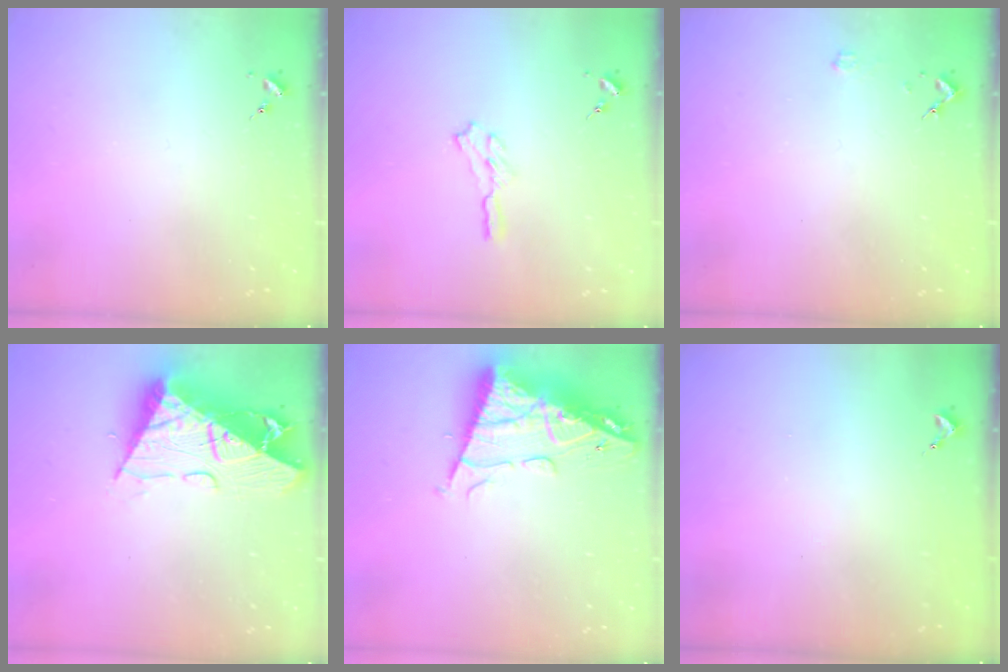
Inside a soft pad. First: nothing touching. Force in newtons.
{"total": 3.9, "press": 3.9, "slide": 0.4}
{"total": 2.0, "press": 2.0, "slide": 0.2}
{"total": 17.8, "press": 17.7, "slide": 1.8}
{"total": 14.0, "press": 13.9, "slide": 1.3}
{"total": 0.7, "press": 0.7, "slide": 0.1}